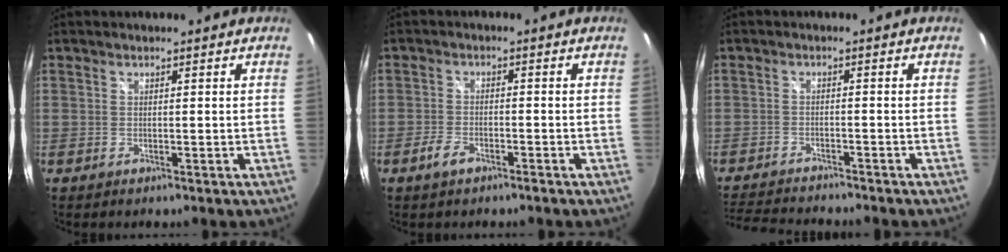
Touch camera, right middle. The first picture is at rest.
{"total": 3.1, "force": [-2.2, 1.3, 1.8], "torque": [-0.050, 0.002, -0.044]}
{"total": 8.8, "force": [-8.3, 1.0, 2.7], "torque": [-0.078, -0.011, -0.139]}